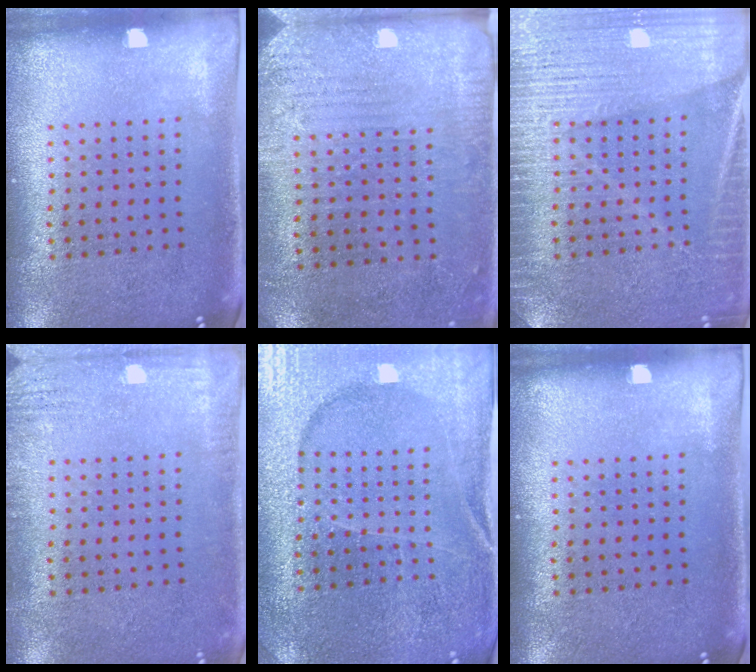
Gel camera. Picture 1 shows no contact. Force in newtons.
{"total": 2.8, "press": 2.4, "slide": 1.4}
{"total": 5.6, "press": 5.5, "slide": 0.9}
{"total": 2.1, "press": 2.1, "slide": 0.2}
{"total": 3.0, "press": 3.0, "slide": 0.3}
{"total": 0.0}